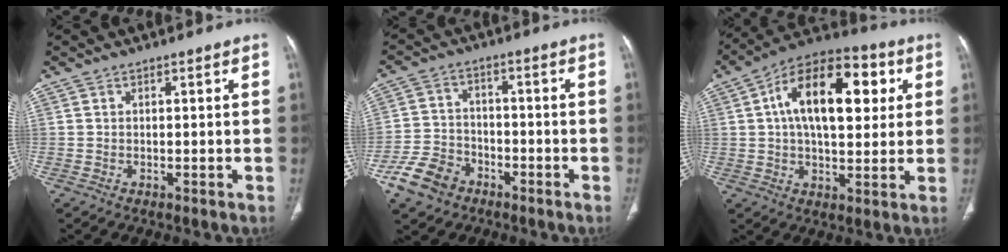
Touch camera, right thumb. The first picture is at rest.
{"total": 8.6, "force": [-5.2, 6.0, 3.4], "torque": [-0.057, 0.029, -0.097]}
{"total": 19.7, "force": [4.8, 10.4, 16.1], "torque": [-0.223, 0.015, 0.063]}